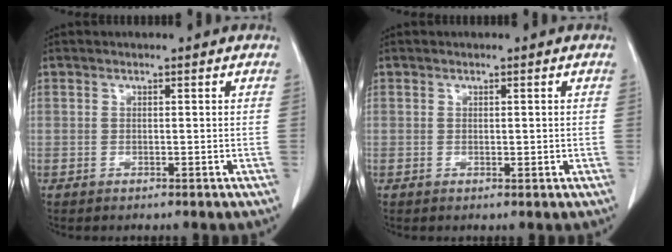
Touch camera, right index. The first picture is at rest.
{"total": 0.8, "force": [0.1, 0.5, 0.6], "torque": [-0.010, -0.003, 0.002]}